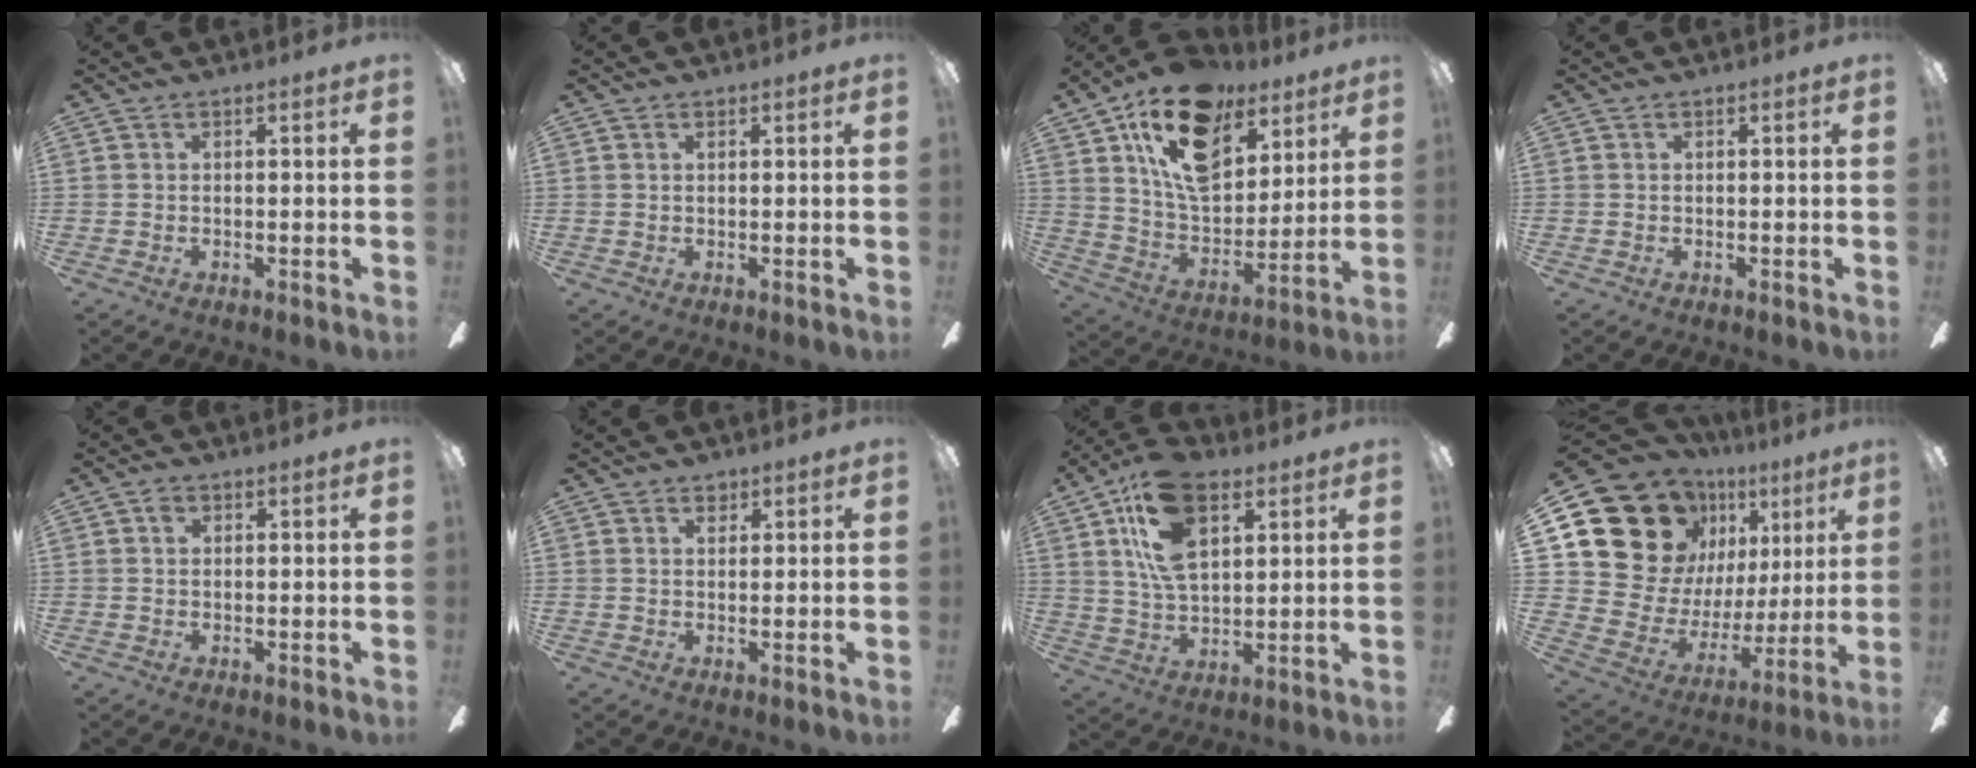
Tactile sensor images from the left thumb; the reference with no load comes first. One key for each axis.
{"total": 0.8, "fx": 0.5, "fy": 0.5, "fz": 0.5, "tx": -0.003, "ty": -0.001, "tz": 0.007}
{"total": 20.7, "fx": 11.7, "fy": 12.2, "fz": 11.9, "tx": -0.206, "ty": -0.051, "tz": 0.210}
{"total": 0.0}
{"total": 2.0, "fx": 0.8, "fy": 1.5, "fz": 1.0, "tx": -0.015, "ty": 0.001, "tz": 0.013}
{"total": 2.2, "fx": 1.5, "fy": 1.3, "fz": 1.0, "tx": -0.006, "ty": -0.004, "tz": 0.023}
{"total": 17.2, "fx": 8.4, "fy": 9.3, "fz": 11.8, "tx": -0.232, "ty": -0.015, "tz": 0.148}
{"total": 21.5, "fx": 12.0, "fy": 15.4, "fz": 9.1, "tx": -0.178, "ty": -0.080, "tz": 0.246}